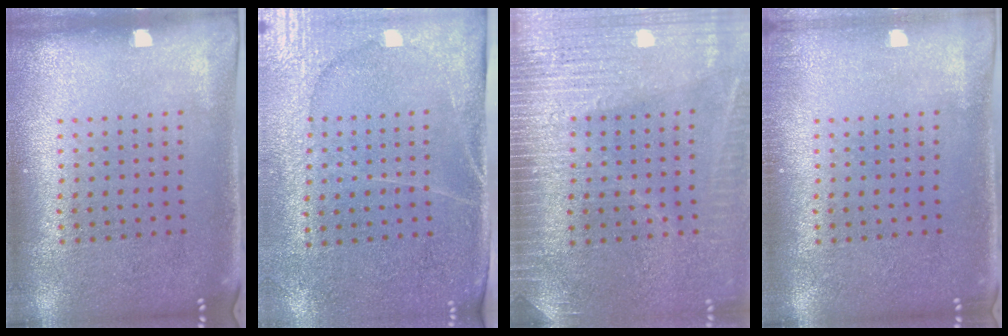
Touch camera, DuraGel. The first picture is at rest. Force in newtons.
{"total": 2.9, "press": 2.7, "slide": 1.2}
{"total": 3.5, "press": 3.0, "slide": 1.7}
{"total": 0.9, "press": 0.8, "slide": 0.3}